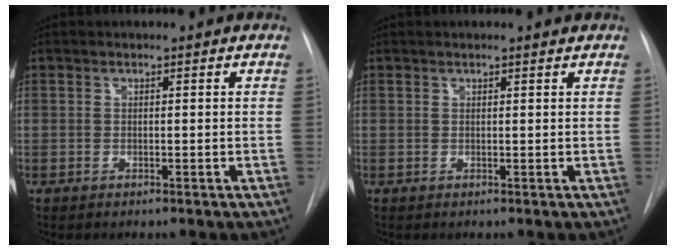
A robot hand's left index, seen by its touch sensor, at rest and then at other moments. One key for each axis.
{"total": 1.5, "fx": 1.4, "fy": 0.0, "fz": 0.6, "tx": -0.011, "ty": 0.009, "tz": 0.016}